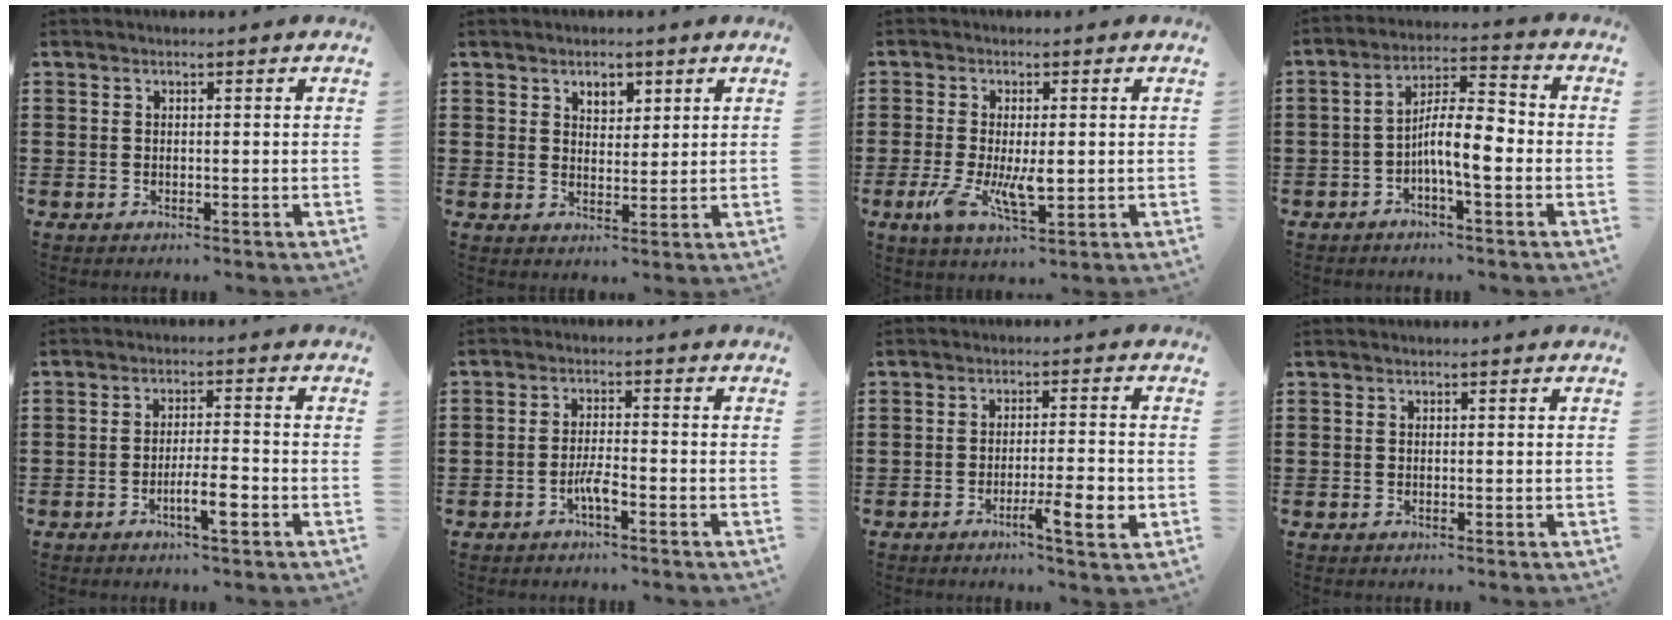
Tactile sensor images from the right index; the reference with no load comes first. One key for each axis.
{"total": 2.9, "fx": 2.0, "fy": 1.8, "fz": 1.2, "tx": -0.022, "ty": 0.003, "tz": 0.035}
{"total": 7.0, "fx": -1.0, "fy": 2.7, "fz": 6.3, "tx": -0.128, "ty": -0.007, "tz": -0.014}
{"total": 8.1, "fx": -1.8, "fy": 1.9, "fz": 7.6, "tx": -0.138, "ty": 0.005, "tz": -0.034}
{"total": 4.9, "fx": -2.3, "fy": 0.8, "fz": 4.2, "tx": -0.077, "ty": -0.002, "tz": -0.043}
{"total": 3.2, "fx": -1.8, "fy": 0.7, "fz": 2.5, "tx": -0.058, "ty": -0.003, "tz": -0.037}
{"total": 6.2, "fx": -2.7, "fy": 0.8, "fz": 5.6, "tx": -0.084, "ty": -0.006, "tz": -0.041}
{"total": 0.0}